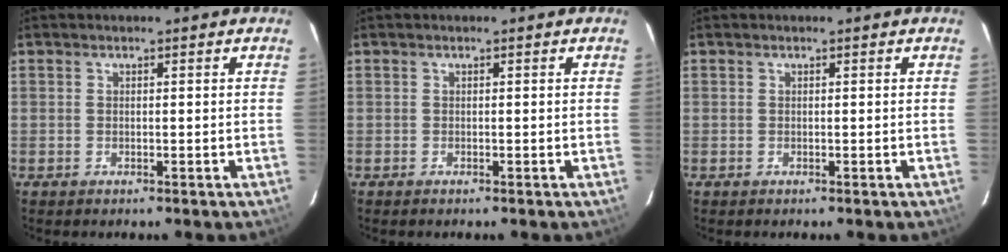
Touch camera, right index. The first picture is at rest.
{"total": 0.0}
{"total": 0.0}